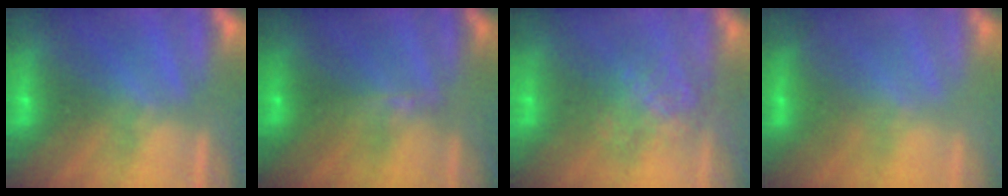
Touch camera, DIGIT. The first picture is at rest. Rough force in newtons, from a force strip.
{"total": 2.8}
{"total": 4.4}
{"total": 2.2}